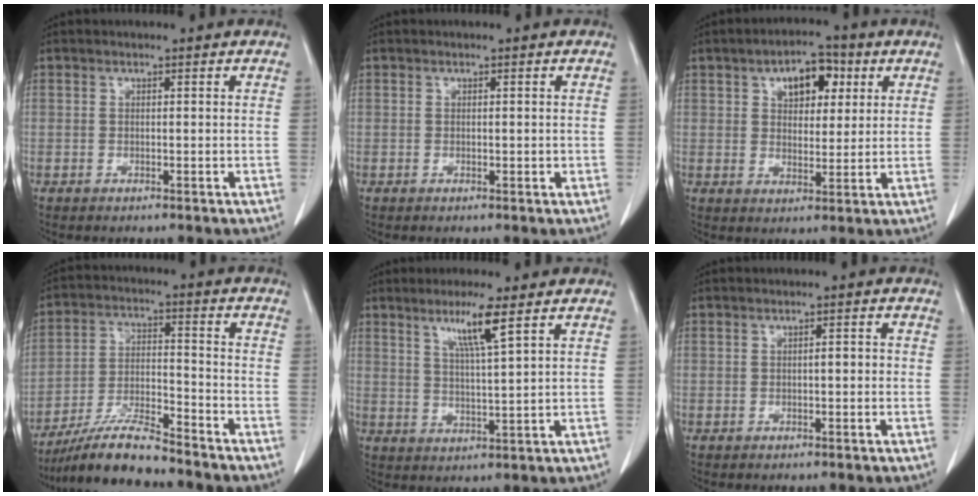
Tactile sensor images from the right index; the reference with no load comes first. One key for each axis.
{"total": 1.0, "fx": 0.0, "fy": 0.5, "fz": 0.8, "tx": -0.012, "ty": -0.001, "tz": 0.002}
{"total": 7.5, "fx": 3.2, "fy": 4.1, "fz": 5.4, "tx": -0.079, "ty": 0.018, "tz": 0.050}
{"total": 10.8, "fx": -9.5, "fy": 0.8, "fz": 5.1, "tx": -0.096, "ty": -0.007, "tz": -0.173}
{"total": 6.2, "fx": 3.4, "fy": -0.8, "fz": 5.0, "tx": -0.097, "ty": -0.007, "tz": 0.066}
{"total": 1.2, "fx": -0.2, "fy": 0.3, "fz": 1.1, "tx": -0.017, "ty": 0.003, "tz": -0.002}